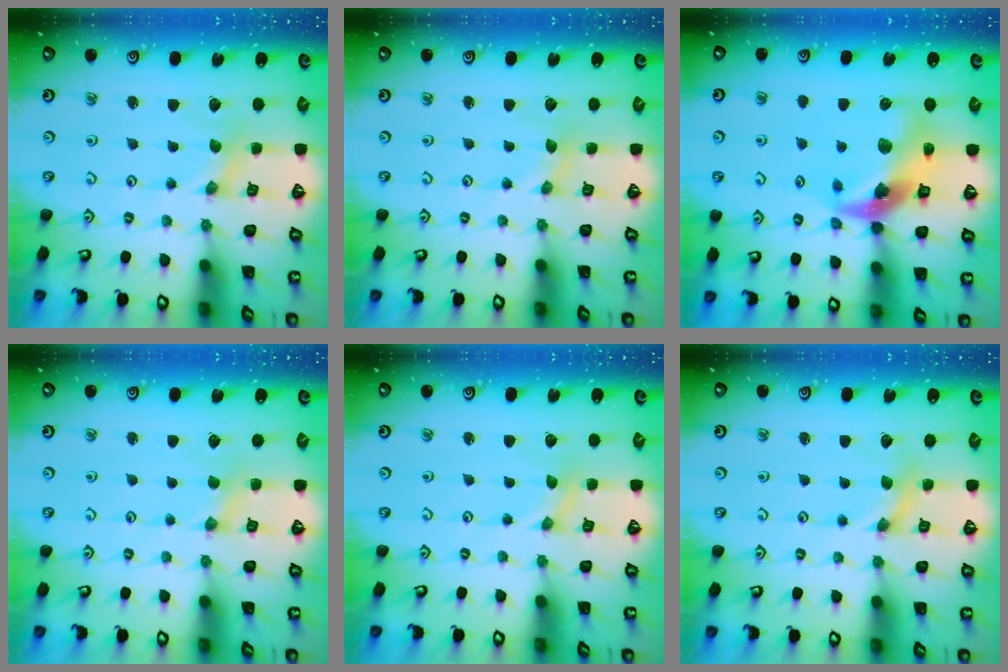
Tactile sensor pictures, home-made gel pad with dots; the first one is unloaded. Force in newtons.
{"total": 0.7, "press": 0.7, "slide": 0.1}
{"total": 15.2, "press": 15.0, "slide": 2.2}
{"total": 1.7, "press": 1.7, "slide": 0.2}
{"total": 0.0}
{"total": 1.4, "press": 1.4, "slide": 0.2}